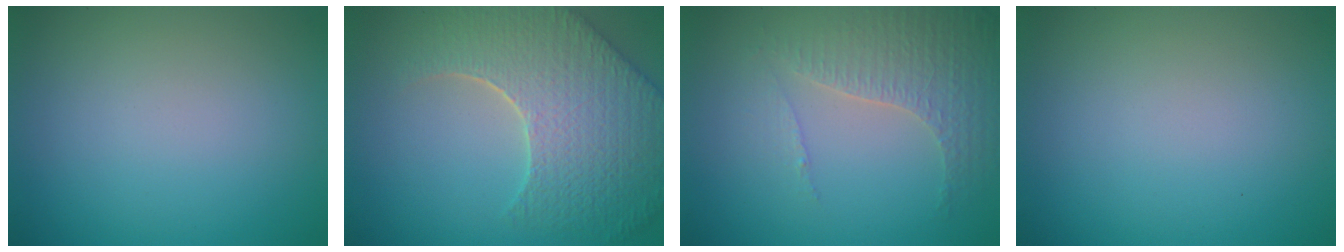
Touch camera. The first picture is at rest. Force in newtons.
{"total": 9.0, "press": 6.4, "slide": 6.3}
{"total": 4.2, "press": 3.0, "slide": 2.8}
{"total": 0.0}